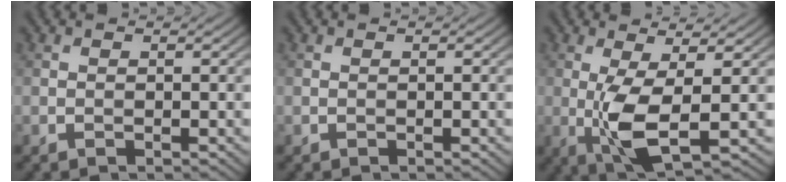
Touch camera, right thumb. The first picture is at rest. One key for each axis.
{"total": 0.0}
{"total": 6.5, "fx": -0.5, "fy": 1.7, "fz": 6.2, "tx": -0.135, "ty": -0.001, "tz": -0.008}